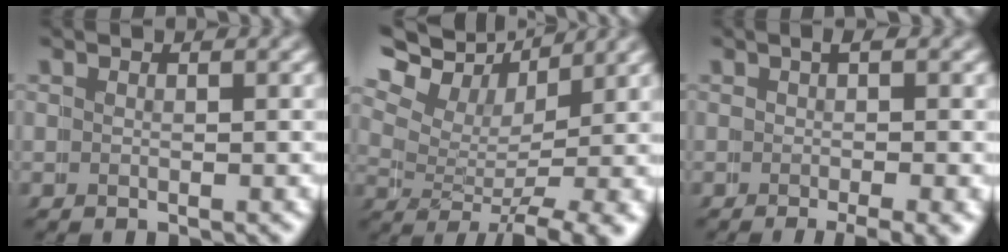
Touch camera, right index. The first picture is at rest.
{"total": 9.3, "force": [4.6, 5.7, 5.8], "torque": [-0.101, 0.021, 0.049]}
{"total": 2.9, "force": [-0.7, 0.8, 2.7], "torque": [-0.028, 0.008, -0.017]}